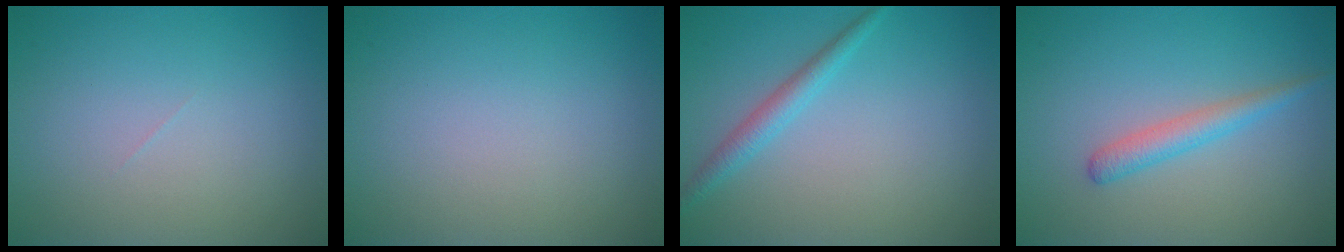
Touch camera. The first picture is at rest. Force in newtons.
{"total": 0.0}
{"total": 1.9, "press": 1.9, "slide": 0.0}
{"total": 2.1, "press": 2.1, "slide": 0.0}